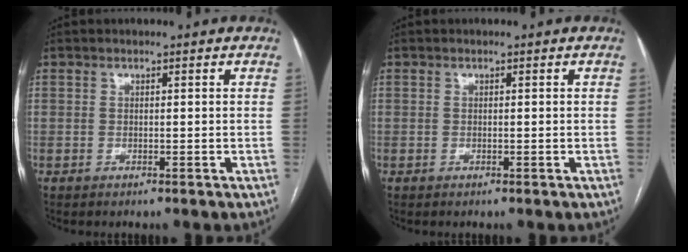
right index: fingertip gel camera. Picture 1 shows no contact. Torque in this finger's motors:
{"motor_torque": [0.00, 0.00, 0.00, 0.00]}